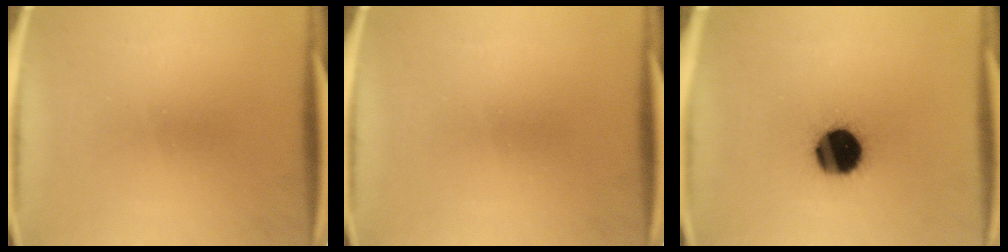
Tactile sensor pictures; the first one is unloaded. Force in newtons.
{"total": 0.0}
{"total": 16.2}